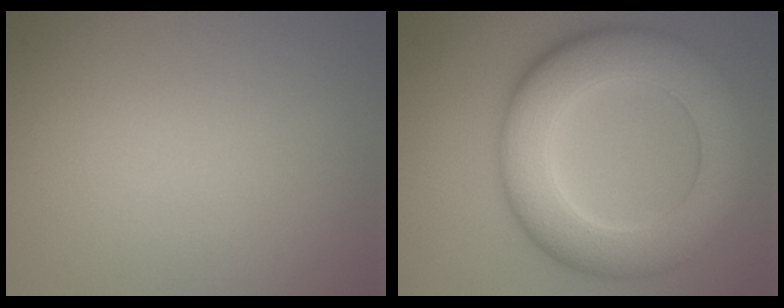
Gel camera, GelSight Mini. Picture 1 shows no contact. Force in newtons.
{"total": 9.9, "press": 9.9, "slide": 0.2}